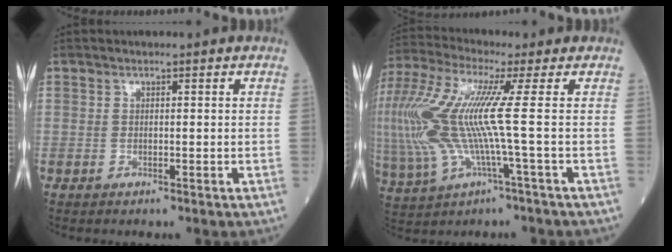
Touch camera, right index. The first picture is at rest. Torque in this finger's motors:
{"motor_torque": [2.14, 0.00, 1.06, 0.21]}